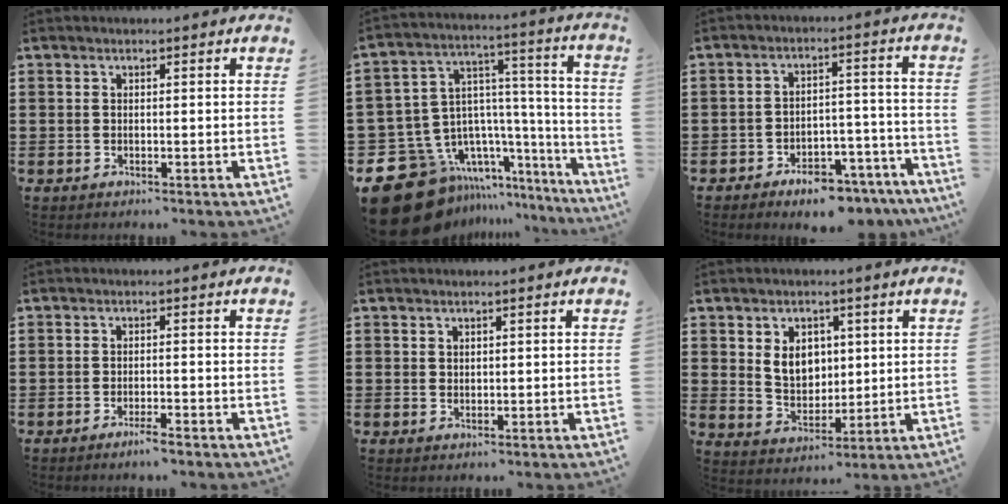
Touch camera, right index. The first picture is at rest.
{"total": 14.0, "force": [-8.9, 9.5, 5.1], "torque": [-0.142, 0.016, -0.147]}
{"total": 6.0, "force": [-5.4, 1.6, 2.1], "torque": [-0.028, 0.018, -0.099]}
{"total": 1.9, "force": [-1.5, 0.1, 1.2], "torque": [-0.020, 0.000, -0.028]}
{"total": 1.2, "force": [0.8, 0.8, 0.2], "torque": [-0.006, 0.004, 0.016]}
{"total": 6.2, "force": [1.5, 4.8, 3.6], "torque": [-0.070, 0.008, 0.024]}